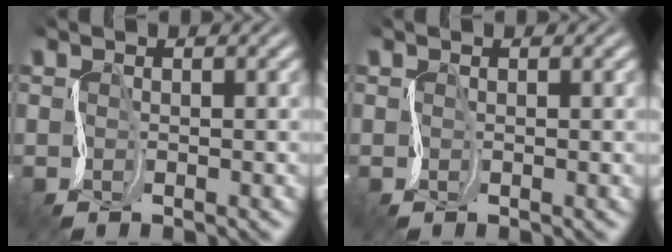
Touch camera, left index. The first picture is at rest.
{"total": 0.0}